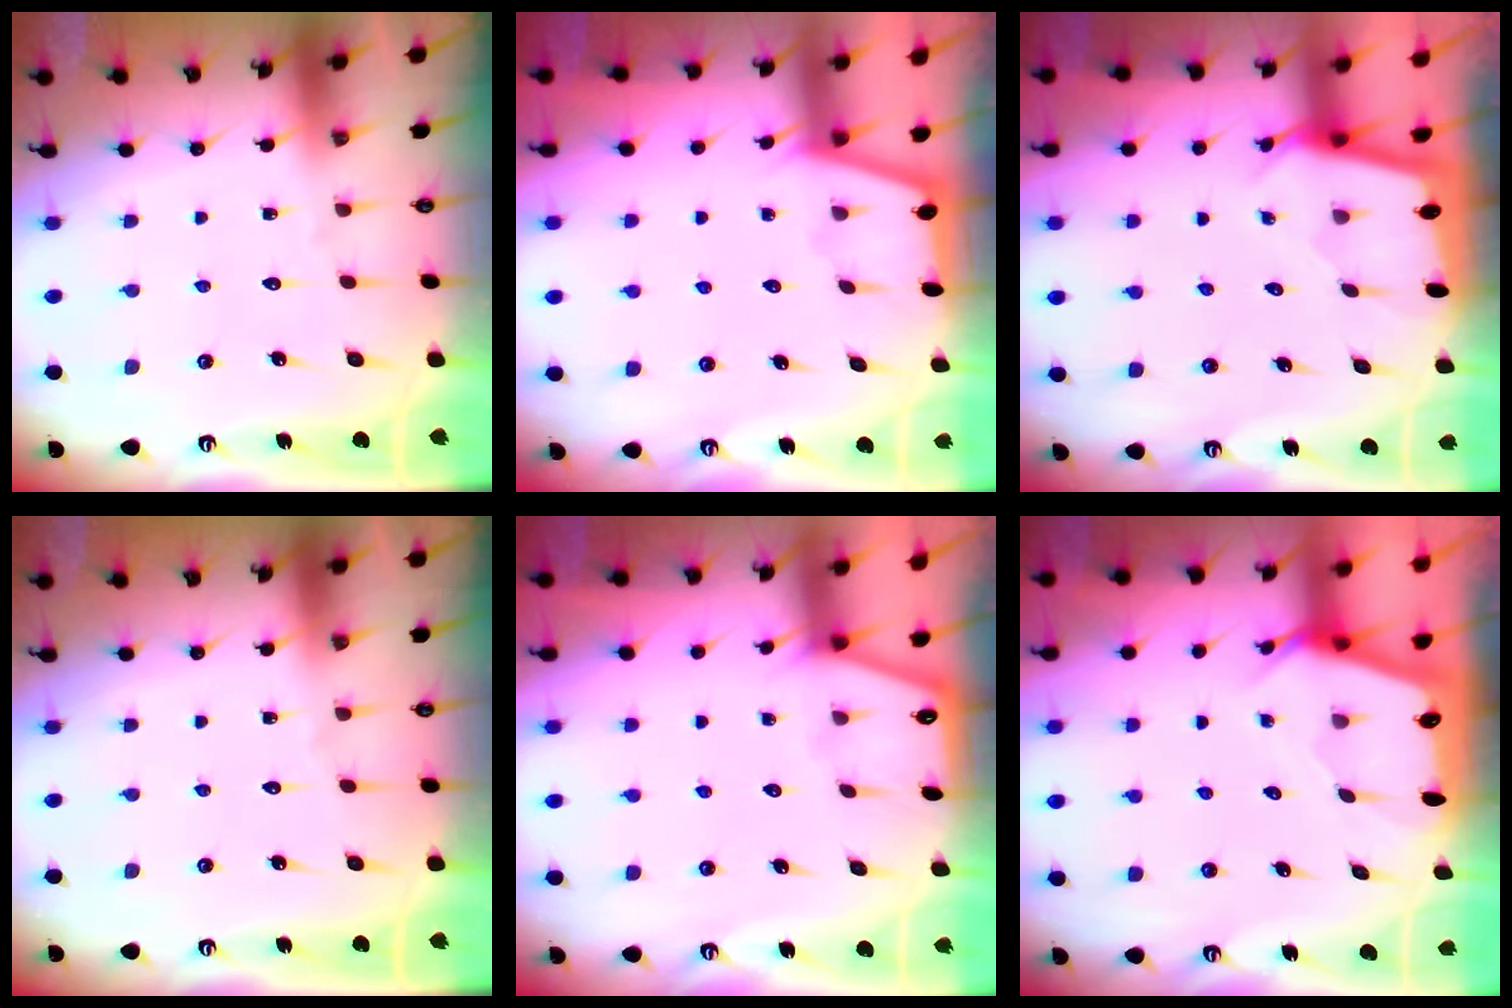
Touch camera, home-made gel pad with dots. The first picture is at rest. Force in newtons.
{"total": 1.3, "press": 1.3, "slide": 0.3}
{"total": 1.6, "press": 1.6, "slide": 0.2}
{"total": 0.0}
{"total": 1.2, "press": 1.1, "slide": 0.1}
{"total": 2.4, "press": 2.4, "slide": 0.3}